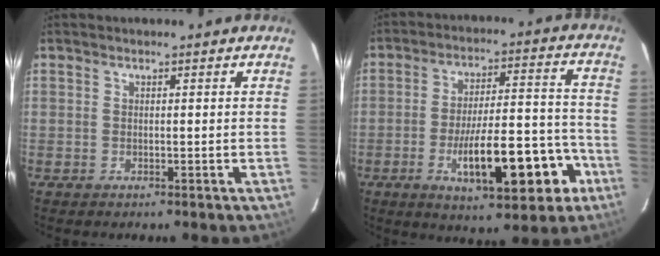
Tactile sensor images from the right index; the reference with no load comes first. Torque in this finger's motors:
{"motor_torque": [1.20, -0.93, 0.43, 0.21]}